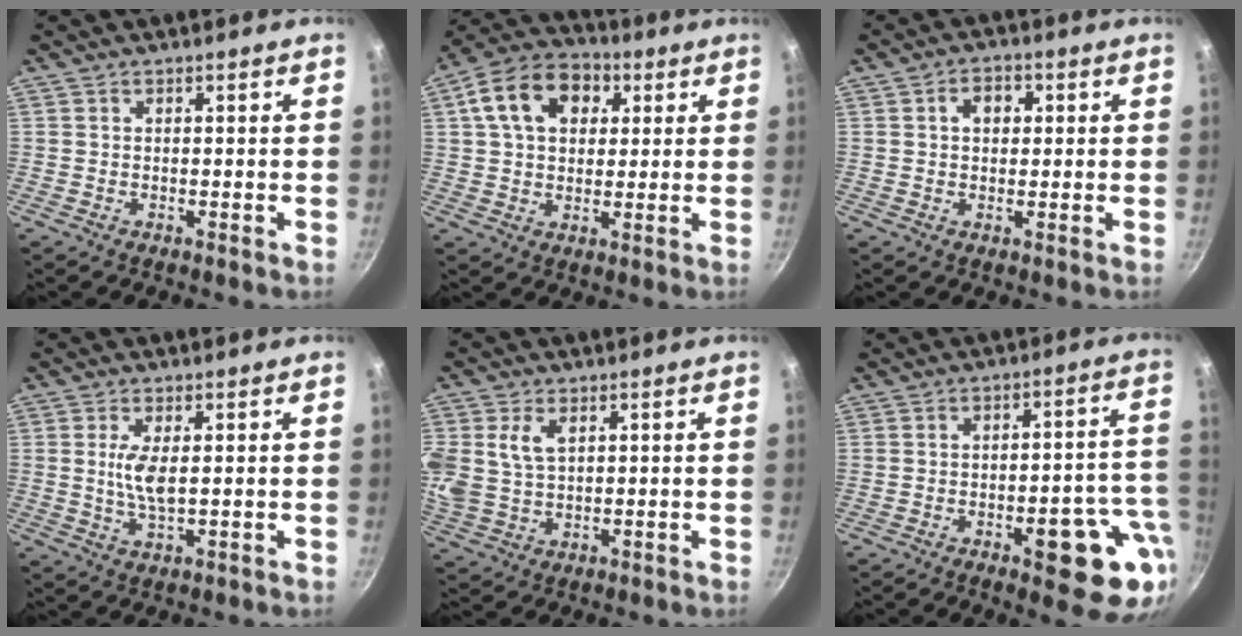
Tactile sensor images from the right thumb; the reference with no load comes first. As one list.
[{"total": 14.0, "force": [4.4, 10.0, 8.9], "torque": [-0.132, 0.018, 0.056]}, {"total": 4.3, "force": [1.0, 3.2, 2.7], "torque": [-0.020, 0.010, 0.011]}, {"total": 5.2, "force": [0.7, 1.8, 4.8], "torque": [-0.101, -0.004, 0.015]}, {"total": 11.3, "force": [3.2, 7.9, 7.5], "torque": [-0.170, 0.007, 0.068]}, {"total": 15.3, "force": [-5.6, 5.7, 13.0], "torque": [-0.118, 0.033, -0.069]}]